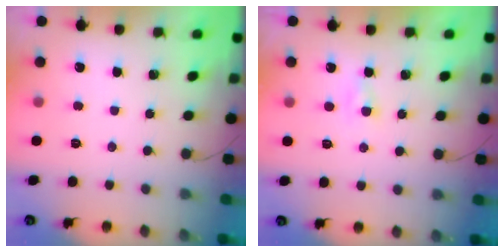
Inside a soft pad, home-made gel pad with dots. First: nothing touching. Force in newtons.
{"total": 0.9, "press": 0.7, "slide": 0.6}